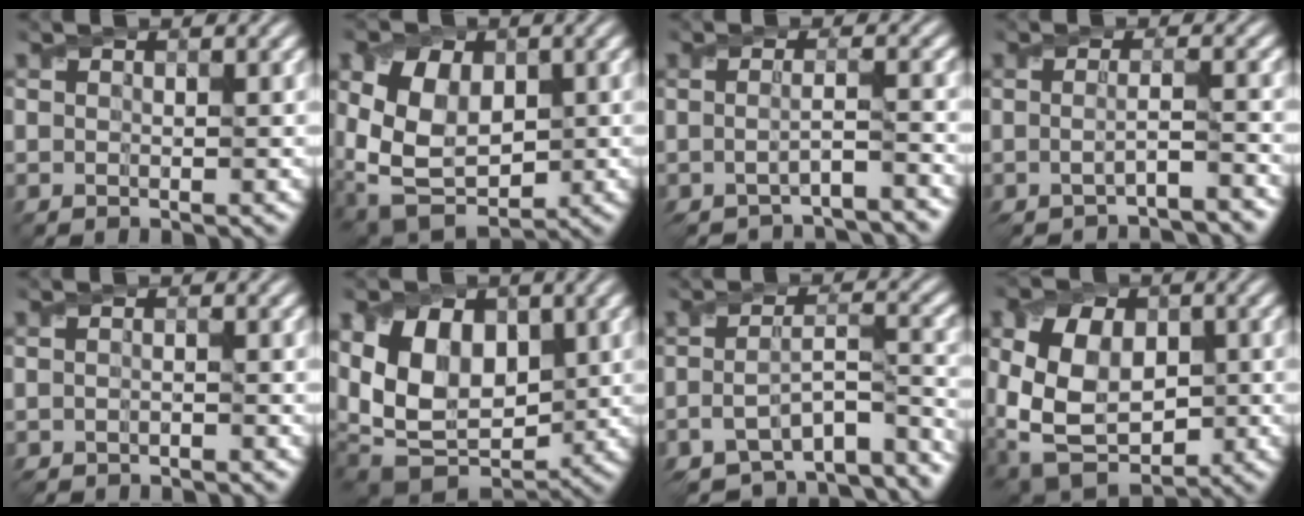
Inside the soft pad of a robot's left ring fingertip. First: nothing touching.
{"total": 8.3, "force": [0.5, 5.7, 6.0], "torque": [-0.124, 0.000, 0.006]}
{"total": 4.0, "force": [-3.3, 0.4, 2.3], "torque": [-0.038, -0.011, -0.052]}
{"total": 3.2, "force": [-2.0, 0.5, 2.5], "torque": [-0.038, -0.011, -0.041]}
{"total": 1.8, "force": [-1.8, 0.1, 0.5], "torque": [-0.010, -0.012, -0.032]}
{"total": 9.5, "force": [0.6, 6.7, 6.7], "torque": [-0.110, -0.001, 0.008]}
{"total": 9.5, "force": [-7.8, 2.7, 4.7], "torque": [-0.076, -0.010, -0.098]}
{"total": 9.3, "force": [-0.4, 6.4, 6.7], "torque": [-0.137, -0.006, -0.013]}